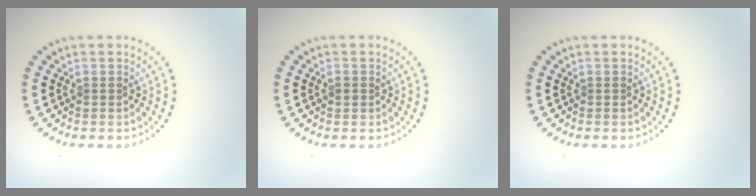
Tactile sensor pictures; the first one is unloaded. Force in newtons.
{"total": 1.0, "press": 1.0, "slide": 0.1}
{"total": 0.0}